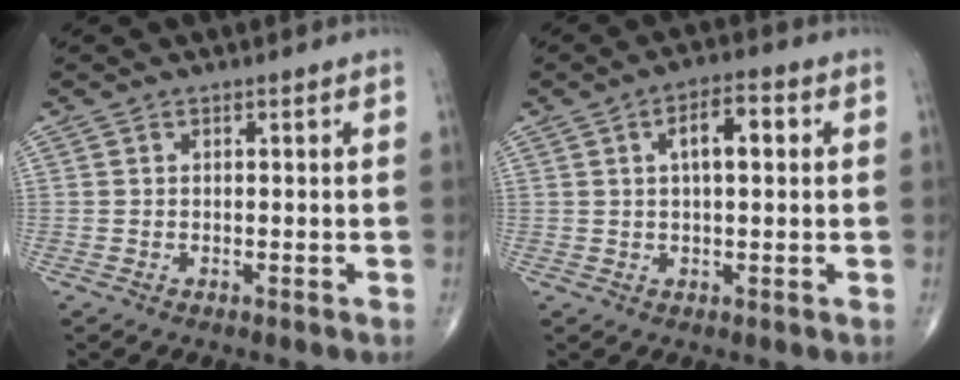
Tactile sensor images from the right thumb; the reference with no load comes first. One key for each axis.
{"total": 6.2, "fx": 1.5, "fy": 2.5, "fz": 5.4, "tx": -0.082, "ty": 0.010, "tz": 0.019}